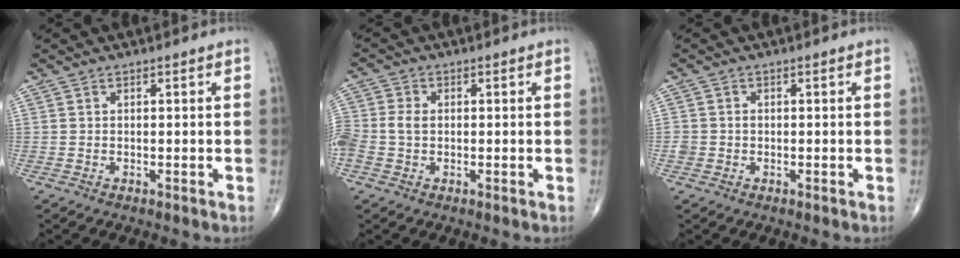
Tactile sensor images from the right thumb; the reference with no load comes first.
{"total": 5.0, "force": [-0.3, 3.7, 3.4], "torque": [-0.087, 0.011, -0.009]}
{"total": 1.7, "force": [-0.4, 1.6, 0.5], "torque": [0.000, 0.006, -0.006]}